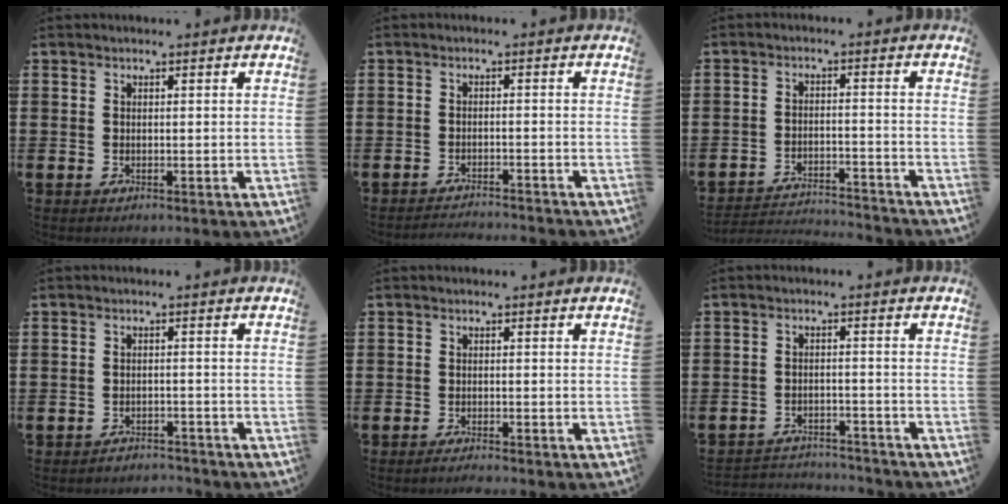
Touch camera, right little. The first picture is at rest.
{"total": 1.7, "force": [-1.7, -0.2, 0.0], "torque": [-0.002, 0.003, -0.034]}
{"total": 2.9, "force": [-2.9, 0.1, 0.2], "torque": [-0.009, 0.003, -0.063]}
{"total": 1.9, "force": [-1.9, 0.1, -0.2], "torque": [-0.002, 0.004, -0.042]}
{"total": 1.0, "force": [-0.9, -0.1, 0.4], "torque": [-0.007, -0.003, -0.018]}
{"total": 2.7, "force": [-2.7, 0.3, -0.1], "torque": [-0.006, 0.001, -0.060]}